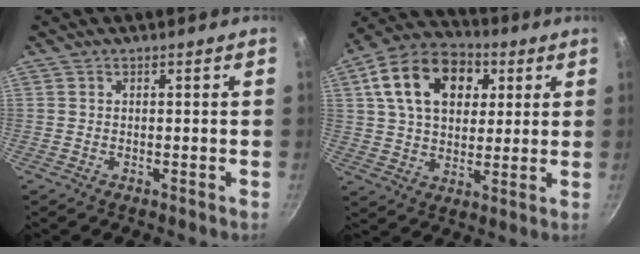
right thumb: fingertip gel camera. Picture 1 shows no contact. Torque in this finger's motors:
{"motor_torque": [0.43, 3.46, 1.40, 0.45, 0.47]}